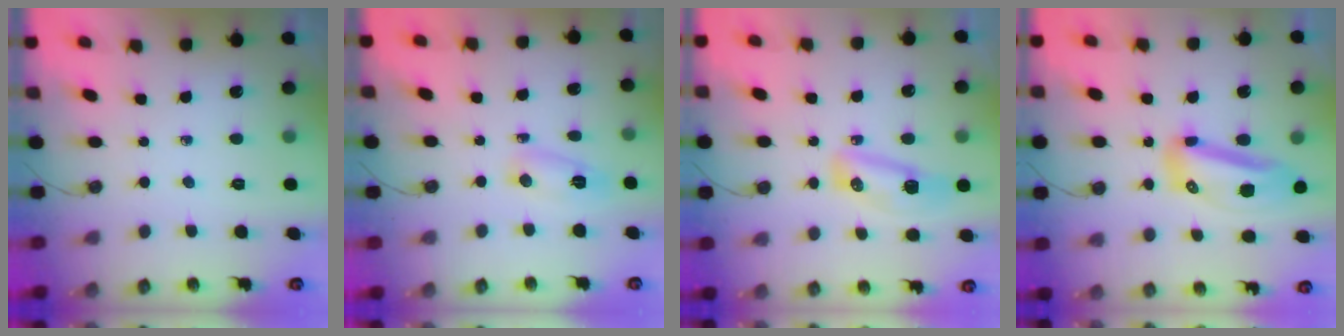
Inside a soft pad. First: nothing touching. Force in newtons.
{"total": 3.9, "press": 3.9, "slide": 0.4}
{"total": 8.4, "press": 8.4, "slide": 0.9}
{"total": 11.2, "press": 11.2, "slide": 1.1}